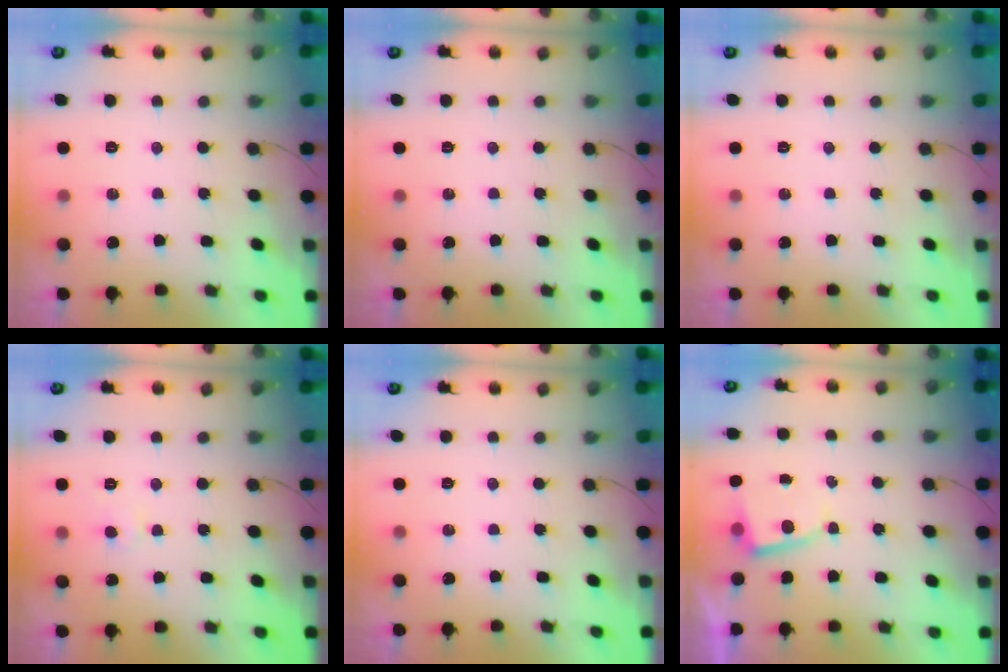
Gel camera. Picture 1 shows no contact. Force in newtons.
{"total": 0.0}
{"total": 0.0}
{"total": 3.7, "press": 3.7, "slide": 0.3}
{"total": 0.0}
{"total": 2.7, "press": 2.6, "slide": 0.3}